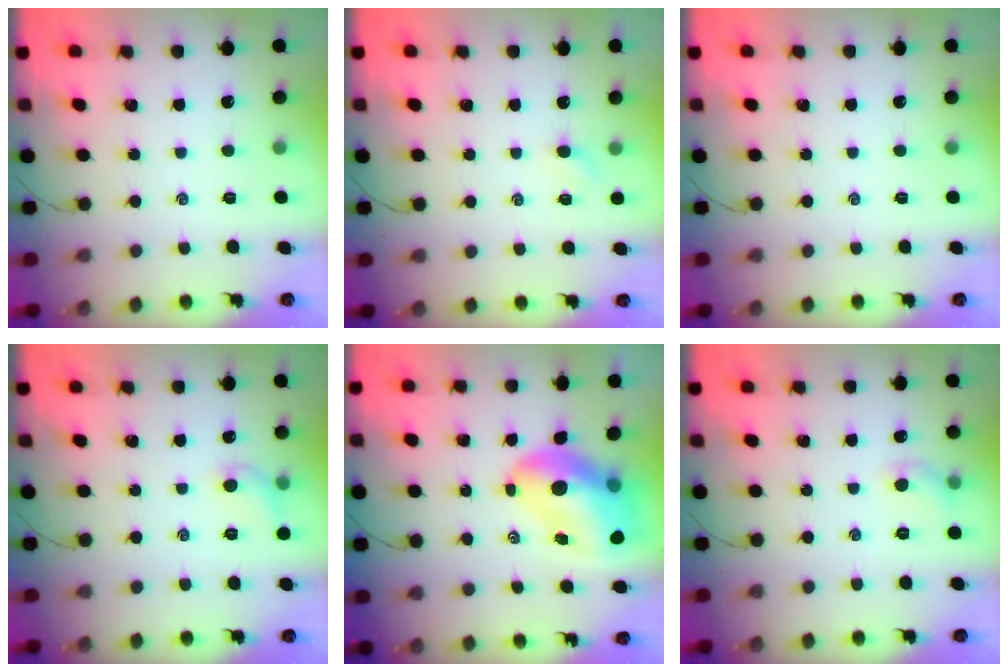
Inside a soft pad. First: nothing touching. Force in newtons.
{"total": 2.4, "press": 2.3, "slide": 0.7}
{"total": 0.0}
{"total": 6.5, "press": 6.4, "slide": 1.2}
{"total": 15.6, "press": 15.0, "slide": 4.5}
{"total": 5.3, "press": 5.2, "slide": 1.0}